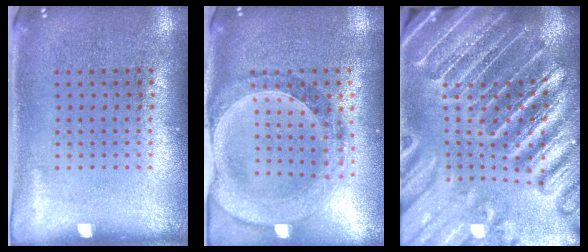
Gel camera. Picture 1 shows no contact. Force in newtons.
{"total": 1.4, "press": 1.4, "slide": 0.3}
{"total": 4.5, "press": 4.2, "slide": 1.6}